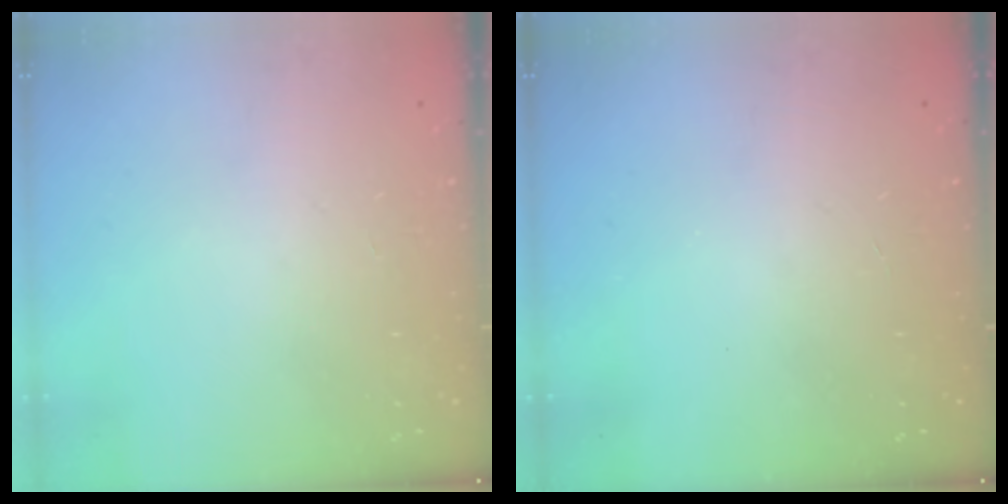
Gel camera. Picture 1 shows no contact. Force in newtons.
{"total": 0.0}